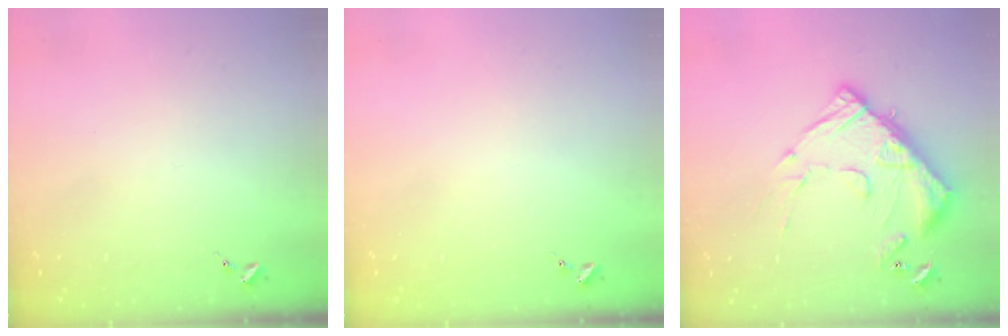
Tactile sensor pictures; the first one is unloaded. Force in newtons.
{"total": 0.0}
{"total": 16.6, "press": 16.6, "slide": 1.4}